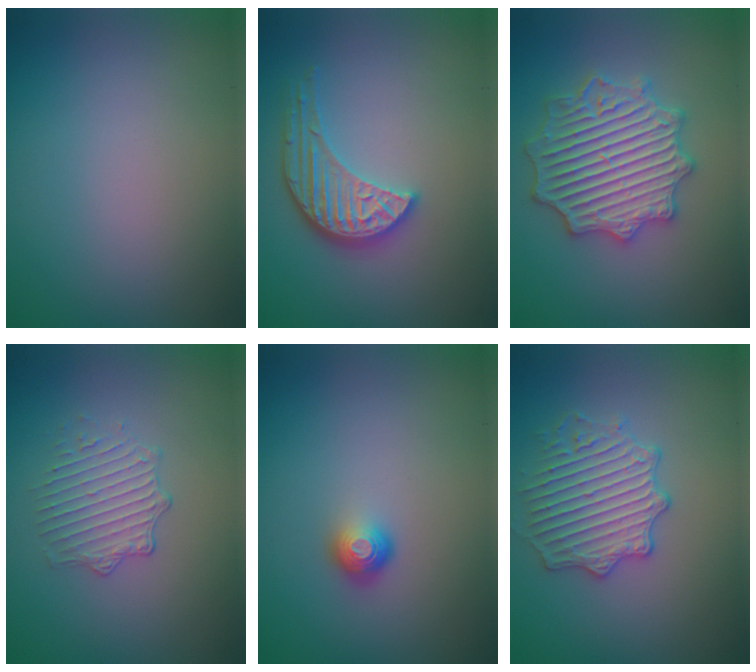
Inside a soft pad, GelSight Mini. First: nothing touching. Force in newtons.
{"total": 4.3, "press": 3.6, "slide": 2.4}
{"total": 6.7, "press": 6.7, "slide": 1.0}
{"total": 2.3, "press": 1.6, "slide": 1.6}
{"total": 1.9, "press": 1.3, "slide": 1.4}
{"total": 4.0, "press": 4.0, "slide": 0.5}